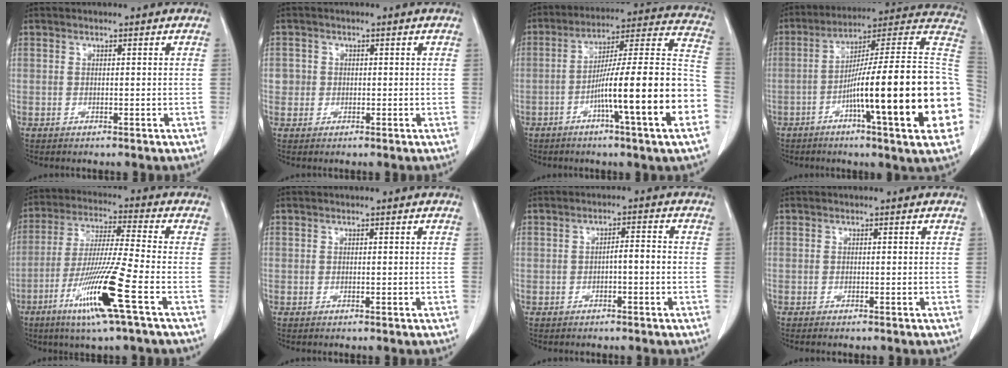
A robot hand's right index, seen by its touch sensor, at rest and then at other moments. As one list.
[{"total": 2.0, "force": [0.1, 2.0, 0.1], "torque": [0.011, 0.006, 0.000]}, {"total": 20.4, "force": [-6.5, -0.1, 19.4], "torque": [-0.246, 0.014, -0.101]}, {"total": 27.3, "force": [-5.6, 1.2, 26.7], "torque": [-0.287, 0.012, -0.095]}, {"total": 13.8, "force": [-5.9, -1.1, 12.4], "torque": [-0.246, -0.026, -0.114]}, {"total": 0.0}, {"total": 2.5, "force": [-0.7, 0.5, 2.4], "torque": [-0.036, 0.007, -0.011]}, {"total": 0.7, "force": [-0.6, 0.0, 0.4], "torque": [-0.010, -0.002, -0.010]}]